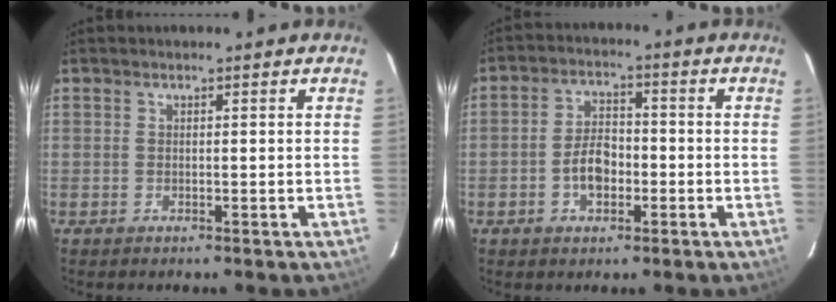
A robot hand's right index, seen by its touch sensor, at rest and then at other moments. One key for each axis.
{"total": 6.4, "fx": -2.1, "fy": 3.8, "fz": 4.7, "tx": -0.091, "ty": 0.014, "tz": -0.031}